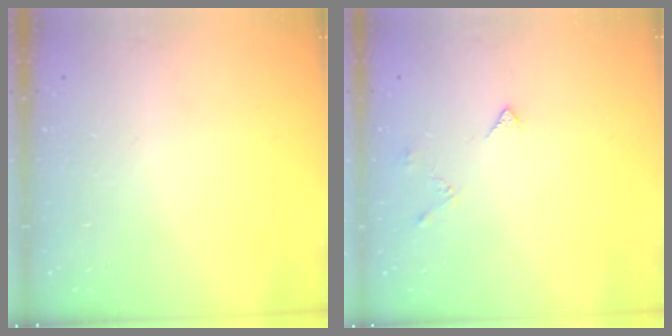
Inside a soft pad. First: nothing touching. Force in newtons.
{"total": 4.7, "press": 4.6, "slide": 0.8}